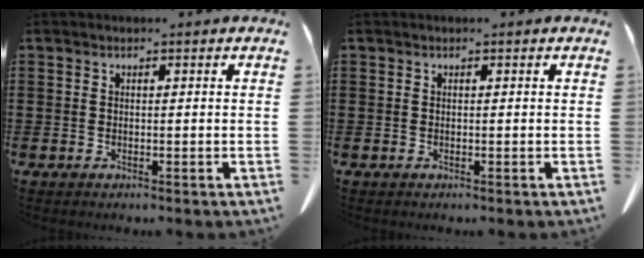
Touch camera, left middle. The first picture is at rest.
{"total": 0.0}